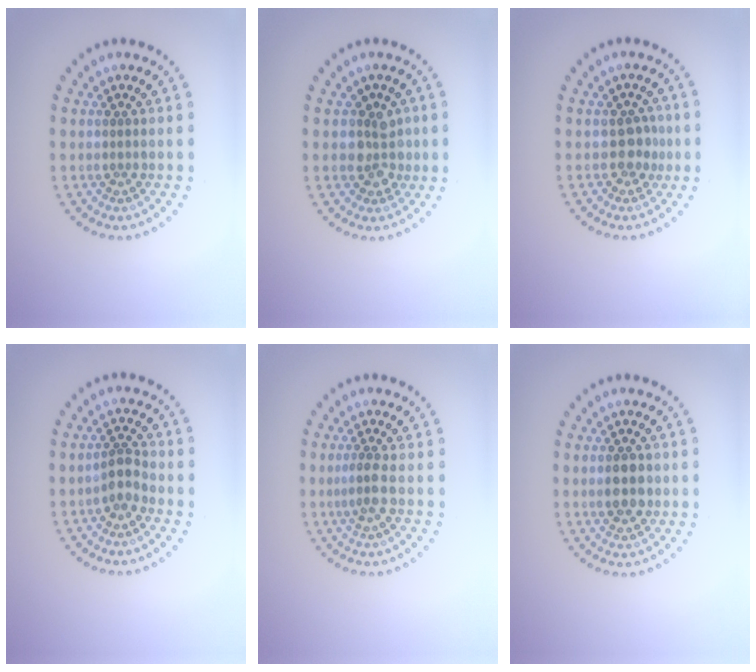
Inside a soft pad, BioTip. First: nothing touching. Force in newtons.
{"total": 2.9, "press": 2.6, "slide": 1.2}
{"total": 1.8, "press": 1.6, "slide": 1.0}
{"total": 1.9, "press": 1.6, "slide": 1.1}
{"total": 1.8, "press": 1.4, "slide": 1.2}
{"total": 2.9, "press": 2.9, "slide": 0.0}